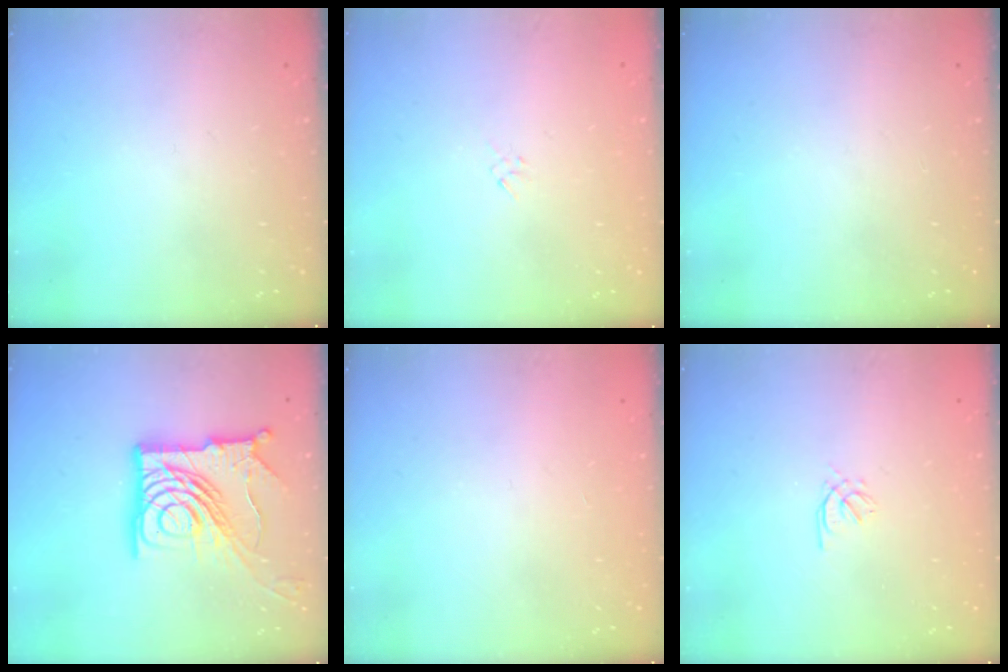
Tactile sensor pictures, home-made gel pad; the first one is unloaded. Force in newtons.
{"total": 1.3, "press": 1.2, "slide": 0.5}
{"total": 0.0}
{"total": 21.5, "press": 21.4, "slide": 2.4}
{"total": 1.0, "press": 0.9, "slide": 0.2}
{"total": 0.9, "press": 0.8, "slide": 0.4}